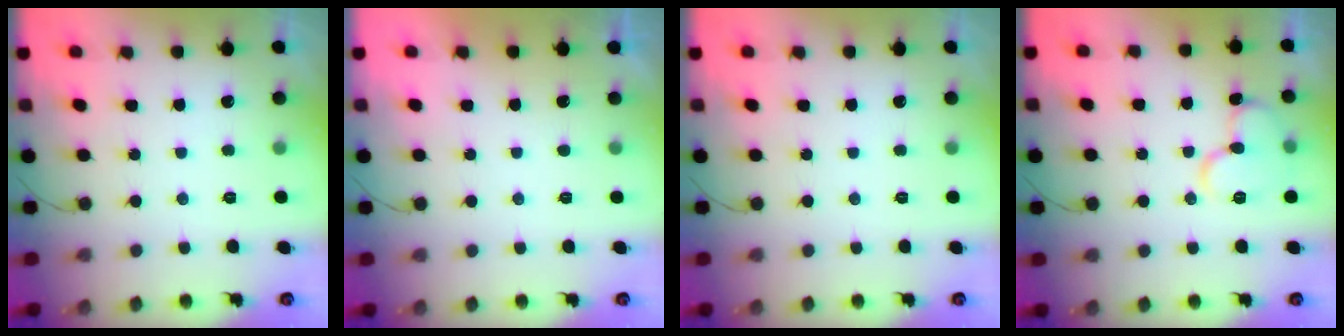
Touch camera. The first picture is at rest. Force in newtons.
{"total": 1.0, "press": 1.0, "slide": 0.2}
{"total": 0.0}
{"total": 11.7, "press": 11.6, "slide": 1.3}